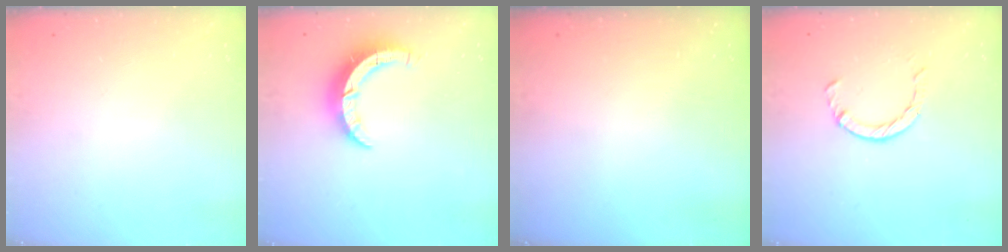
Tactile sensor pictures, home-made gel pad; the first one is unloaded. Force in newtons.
{"total": 8.2, "press": 8.2, "slide": 0.2}
{"total": 0.0}
{"total": 4.1, "press": 4.0, "slide": 0.4}